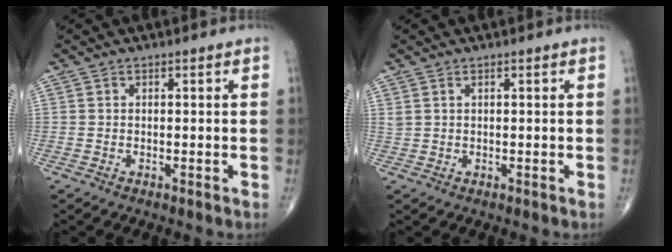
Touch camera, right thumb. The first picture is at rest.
{"total": 1.0, "force": [0.7, 0.5, 0.6], "torque": [-0.013, 0.006, 0.016]}